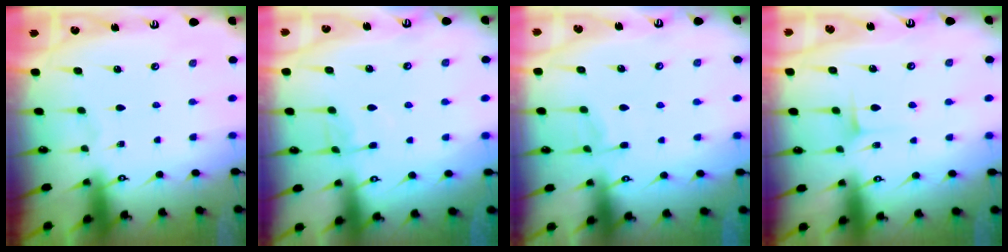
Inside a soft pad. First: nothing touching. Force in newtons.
{"total": 3.4, "press": 3.4, "slide": 0.6}
{"total": 5.3, "press": 5.3, "slide": 0.7}
{"total": 4.6, "press": 4.5, "slide": 0.5}